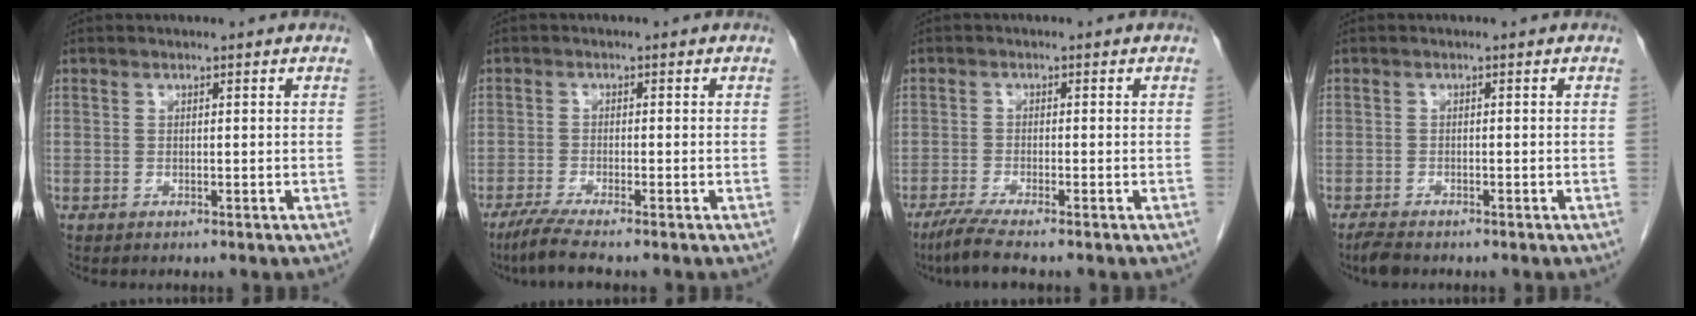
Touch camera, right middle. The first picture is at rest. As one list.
[{"total": 4.6, "force": [-3.6, -0.3, 2.8], "torque": [-0.055, -0.014, -0.069]}, {"total": 4.6, "force": [-3.5, -0.3, 2.8], "torque": [-0.056, -0.013, -0.068]}, {"total": 2.3, "force": [-1.9, 0.5, 1.1], "torque": [-0.028, -0.007, -0.033]}]